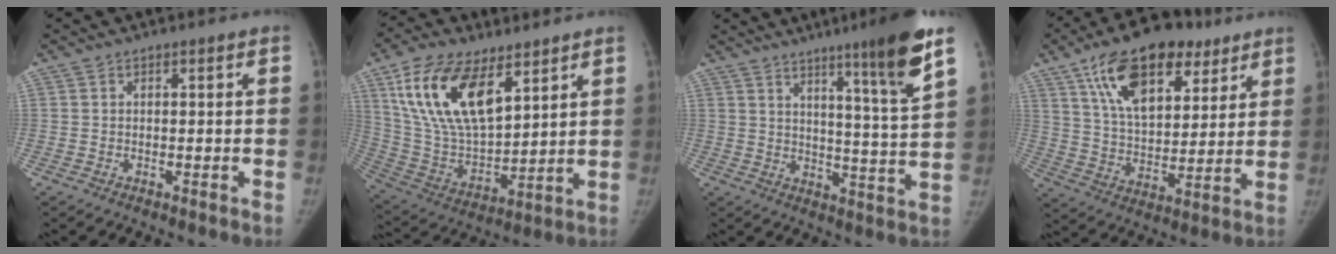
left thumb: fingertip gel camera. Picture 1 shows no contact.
{"total": 20.1, "force": [10.1, 9.8, 14.4], "torque": [-0.246, -0.040, 0.199]}
{"total": 14.1, "force": [8.3, 0.1, 11.4], "torque": [-0.160, -0.047, 0.123]}
{"total": 21.3, "force": [11.5, 11.1, 14.1], "torque": [-0.203, -0.026, 0.197]}